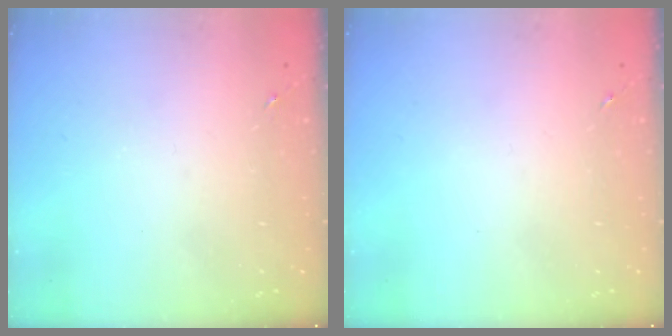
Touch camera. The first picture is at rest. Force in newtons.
{"total": 0.0}